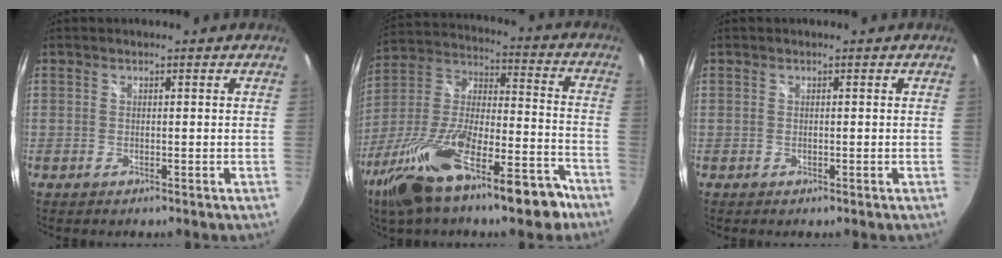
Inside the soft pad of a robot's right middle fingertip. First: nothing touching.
{"total": 24.7, "force": [-15.6, 7.6, 17.5], "torque": [-0.318, -0.017, -0.263]}
{"total": 0.0}